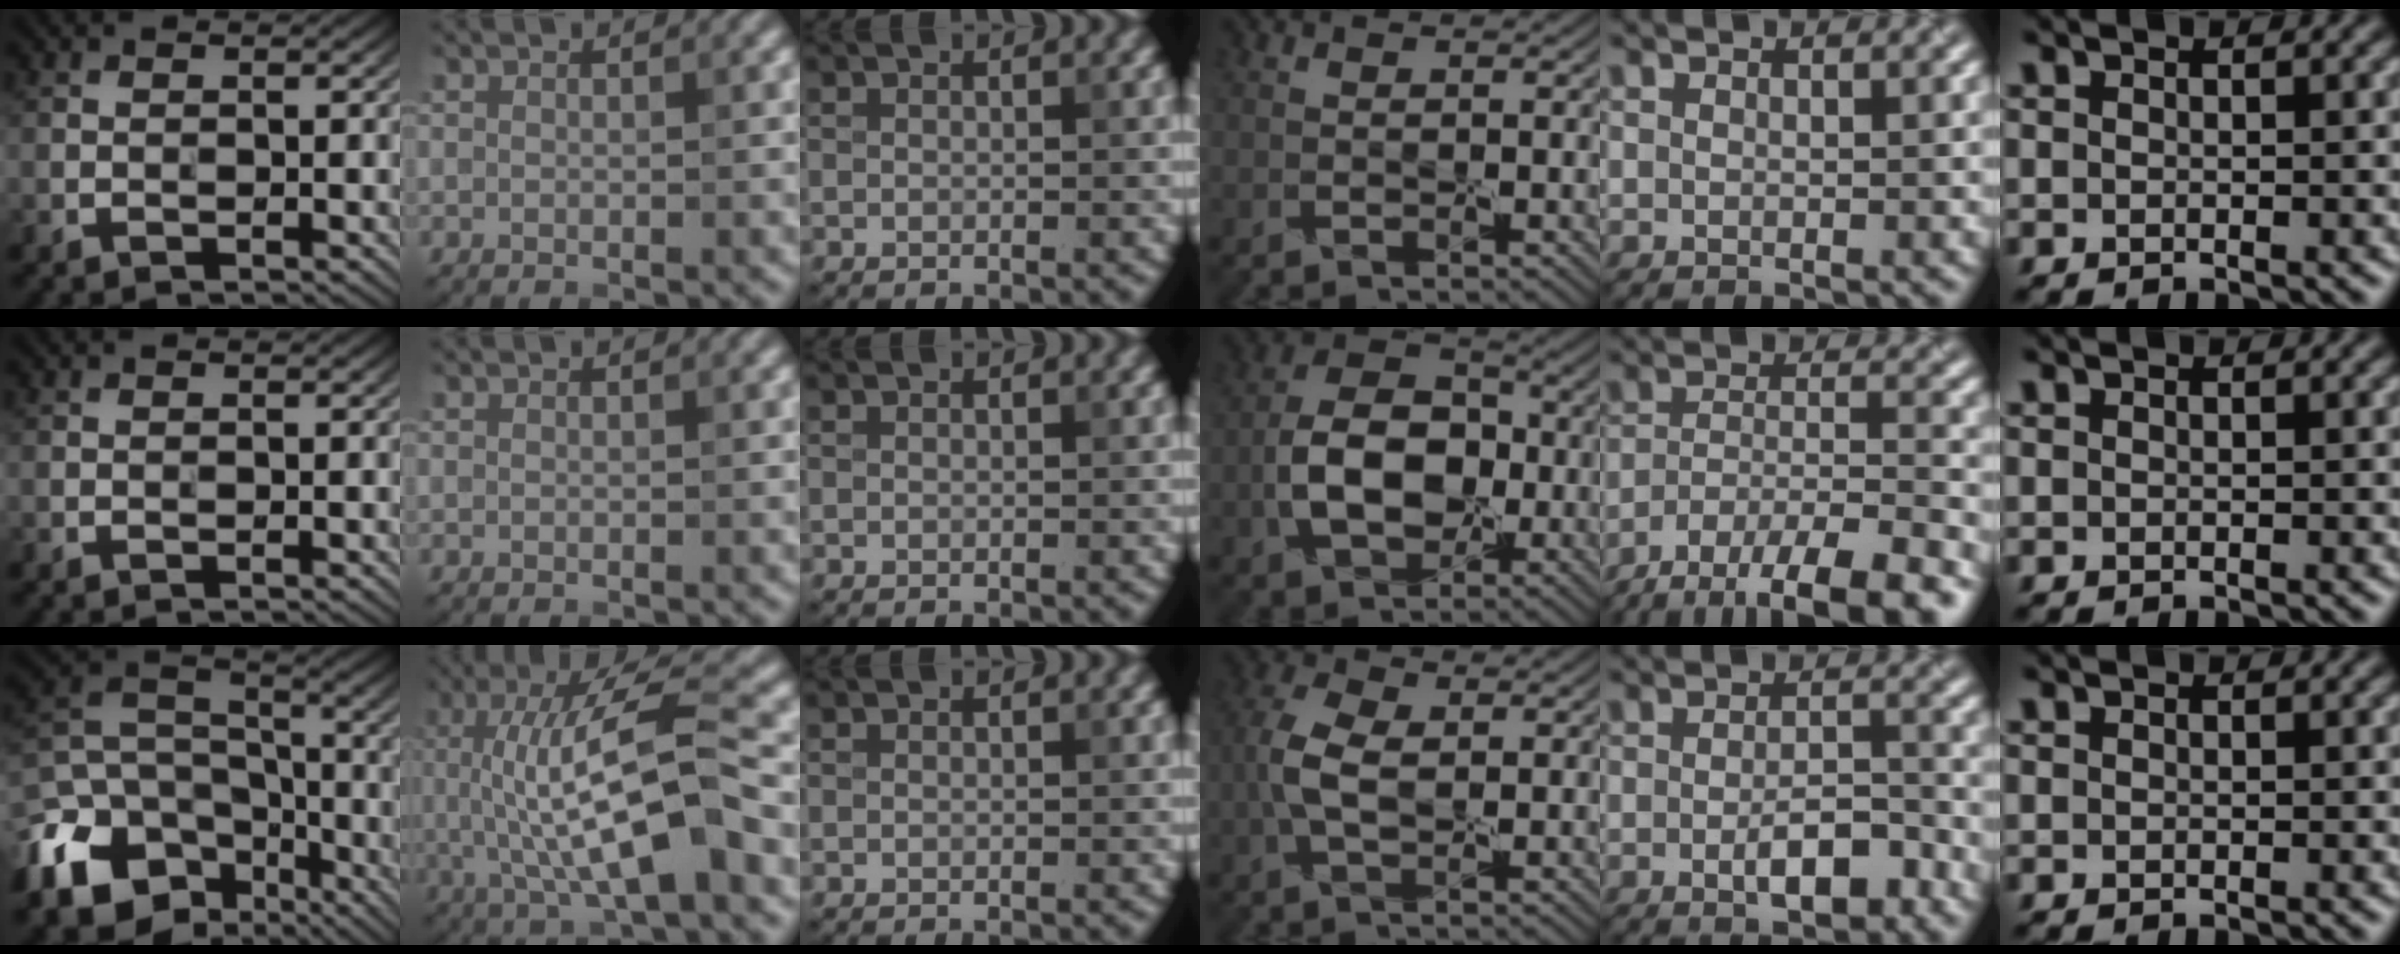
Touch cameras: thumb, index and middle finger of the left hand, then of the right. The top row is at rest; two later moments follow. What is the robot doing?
{"motion": "peel", "object": "shipping label"}